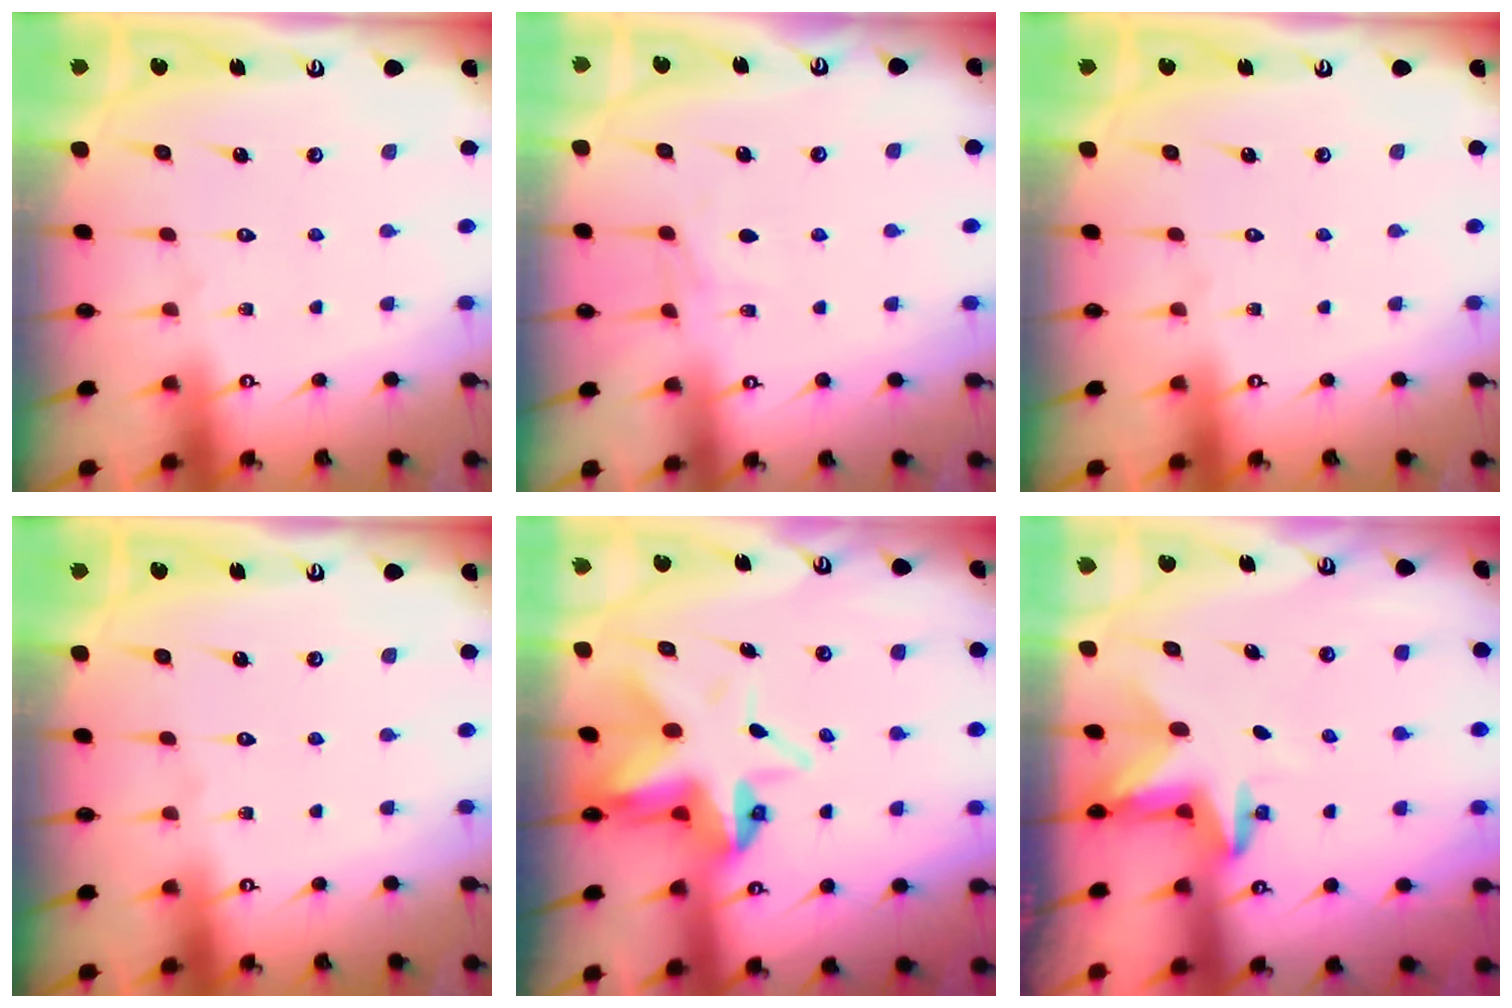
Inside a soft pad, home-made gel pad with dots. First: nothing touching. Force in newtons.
{"total": 4.4, "press": 4.4, "slide": 0.5}
{"total": 0.0}
{"total": 0.0}
{"total": 7.4, "press": 7.3, "slide": 1.0}
{"total": 3.1, "press": 3.0, "slide": 0.7}